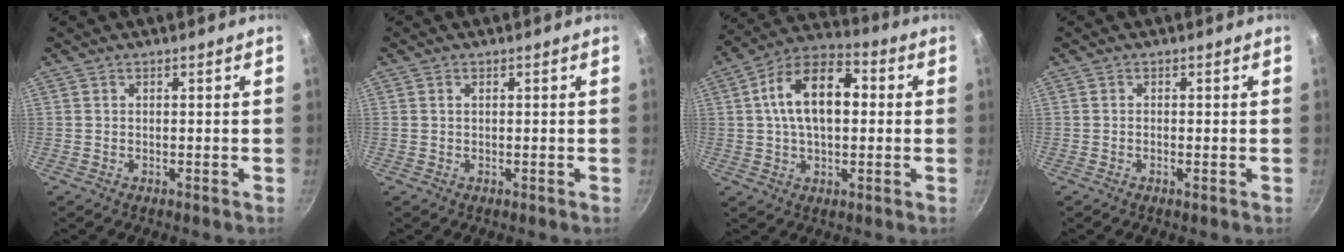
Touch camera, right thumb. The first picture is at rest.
{"total": 1.2, "force": [-1.0, -0.6, 0.1], "torque": [-0.032, 0.012, -0.025]}
{"total": 15.0, "force": [2.0, 8.7, 12.0], "torque": [-0.174, 0.030, 0.017]}
{"total": 0.0}